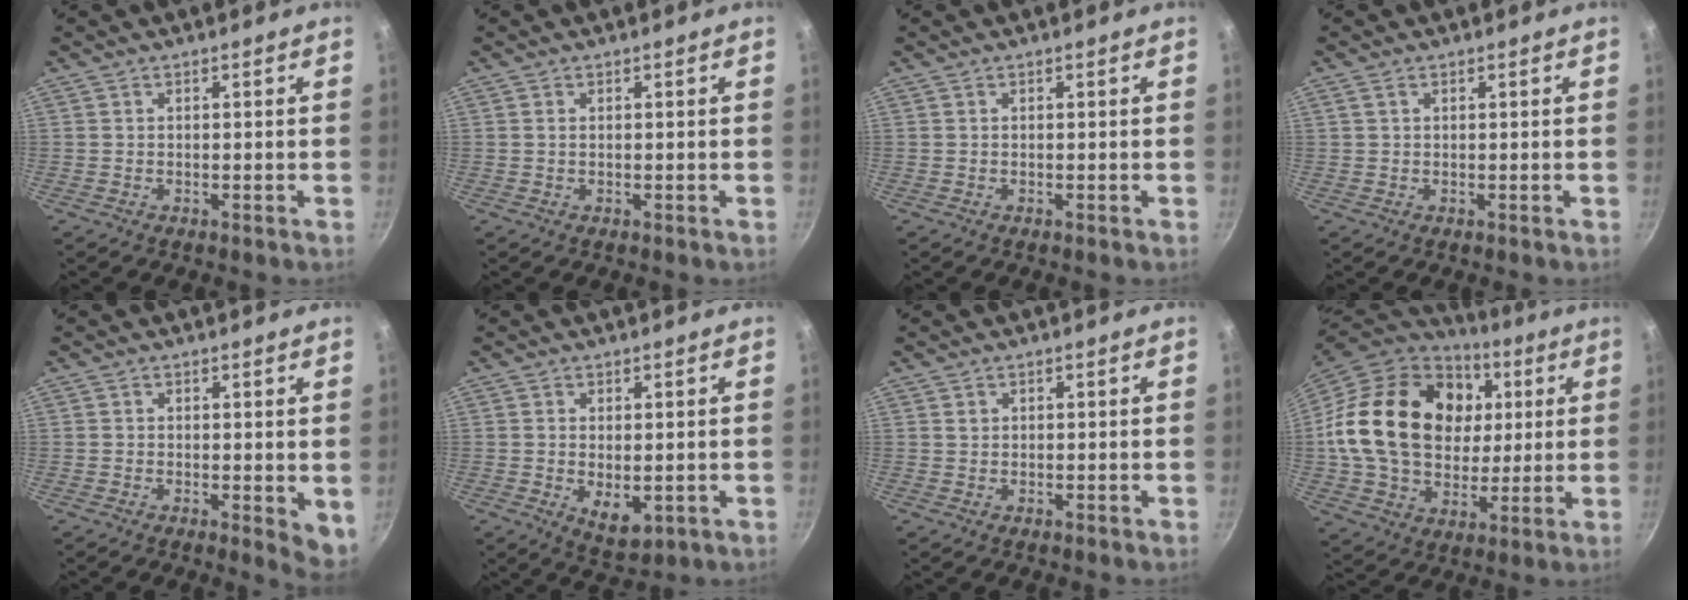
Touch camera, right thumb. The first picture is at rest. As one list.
[{"total": 0.6, "force": [0.2, 0.3, 0.4], "torque": [-0.009, 0.001, 0.002]}, {"total": 0.0}, {"total": 1.1, "force": [0.5, 0.7, 0.7], "torque": [-0.014, 0.002, 0.010]}, {"total": 4.3, "force": [-0.1, 2.1, 3.8], "torque": [-0.043, -0.010, -0.002]}, {"total": 5.7, "force": [-0.7, 3.1, 4.7], "torque": [-0.069, -0.016, 0.000]}, {"total": 0.9, "force": [0.4, 0.8, 0.3], "torque": [-0.001, 0.002, 0.006]}, {"total": 27.4, "force": [5.1, 20.3, 17.6], "torque": [-0.294, 0.011, 0.093]}]